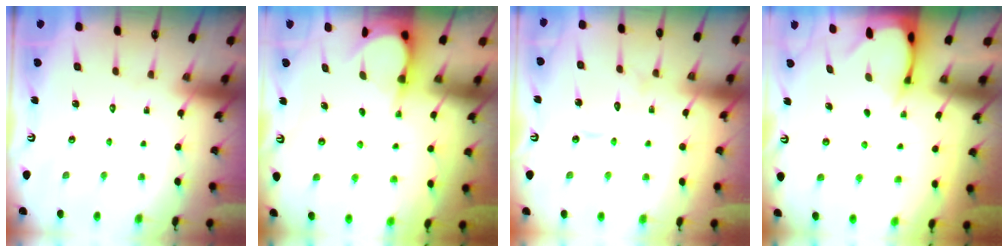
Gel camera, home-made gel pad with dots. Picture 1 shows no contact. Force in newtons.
{"total": 4.0, "press": 4.0, "slide": 0.3}
{"total": 7.0, "press": 7.0, "slide": 0.6}
{"total": 2.6, "press": 2.5, "slide": 0.3}